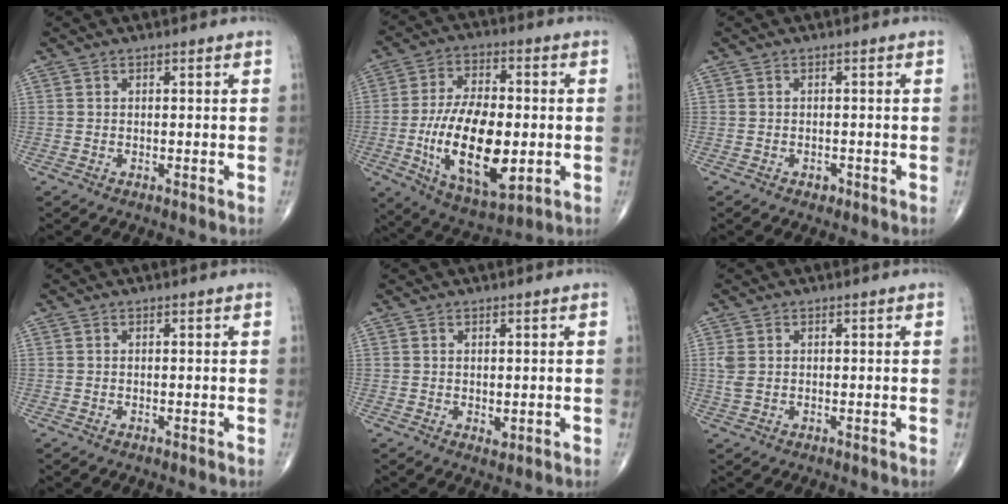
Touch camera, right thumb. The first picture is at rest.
{"total": 19.4, "force": [-3.1, 9.4, 16.7], "torque": [-0.284, 0.001, -0.043]}
{"total": 1.0, "force": [-0.6, 0.7, 0.4], "torque": [-0.002, 0.003, -0.009]}
{"total": 0.0}
{"total": 1.2, "force": [0.0, 0.7, 1.0], "torque": [-0.012, -0.004, 0.004]}
{"total": 2.4, "force": [0.4, 1.6, 1.7], "torque": [-0.049, 0.004, 0.010]}